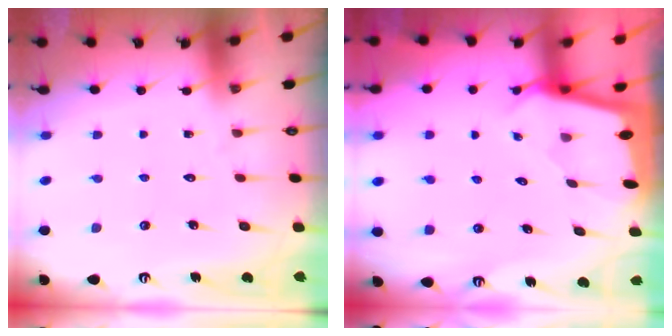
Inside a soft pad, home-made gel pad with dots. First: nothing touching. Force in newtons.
{"total": 1.4, "press": 1.4, "slide": 0.1}